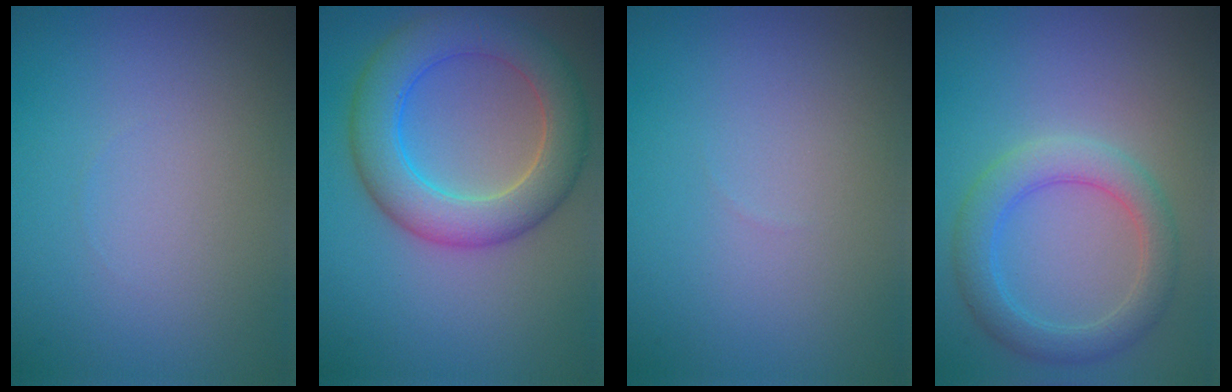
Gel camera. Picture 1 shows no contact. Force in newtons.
{"total": 7.2, "press": 7.2, "slide": 0.4}
{"total": 0.0}
{"total": 4.1, "press": 4.1, "slide": 0.1}